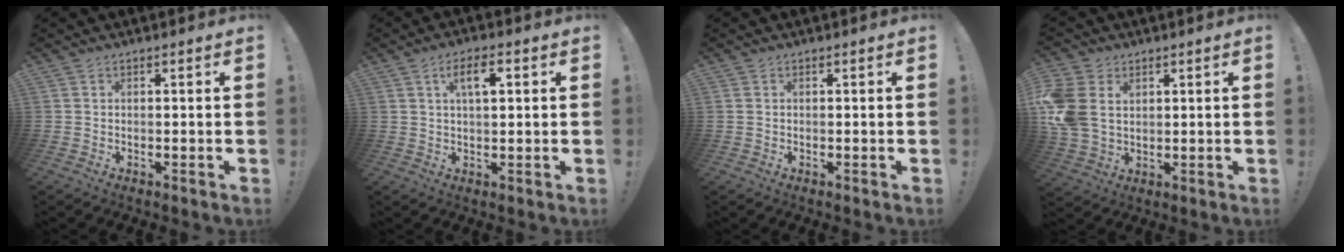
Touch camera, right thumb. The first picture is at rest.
{"total": 6.1, "force": [2.2, 2.3, 5.2], "torque": [-0.082, 0.001, 0.031]}
{"total": 0.5, "force": [0.2, 0.4, 0.3], "torque": [-0.012, 0.004, 0.005]}
{"total": 12.5, "force": [2.8, 9.6, 7.4], "torque": [-0.169, -0.010, 0.057]}